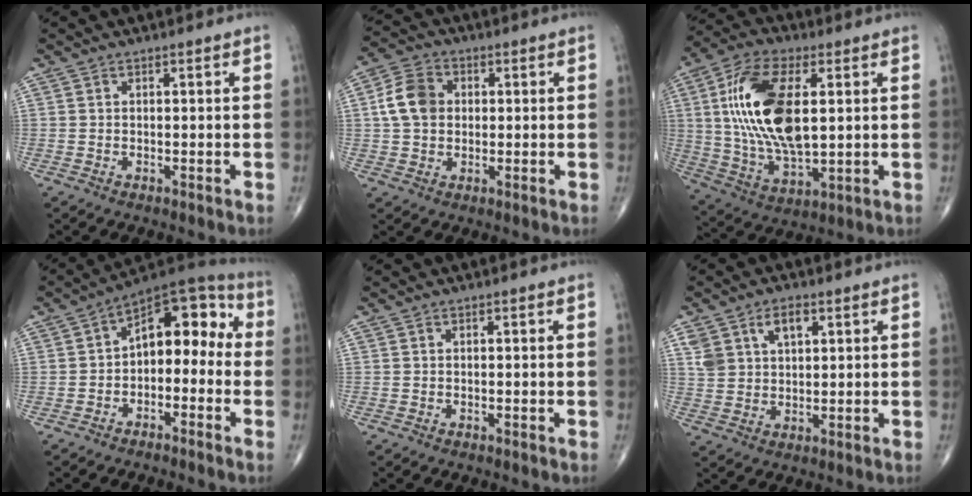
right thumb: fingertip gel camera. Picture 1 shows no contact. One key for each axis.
{"total": 8.1, "fx": 1.0, "fy": 6.3, "fz": 5.0, "tx": -0.083, "ty": 0.013, "tz": 0.011}
{"total": 20.0, "fx": 3.4, "fy": 9.6, "fz": 17.2, "tx": -0.335, "ty": -0.010, "tz": 0.064}
{"total": 12.3, "fx": -1.1, "fy": 7.6, "fz": 9.6, "tx": -0.098, "ty": 0.054, "tz": -0.032}
{"total": 0.0}
{"total": 6.7, "fx": 3.1, "fy": 4.1, "fz": 4.3, "tx": -0.065, "ty": -0.008, "tz": 0.062}